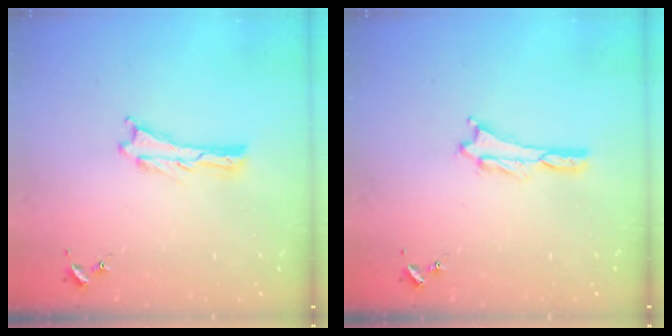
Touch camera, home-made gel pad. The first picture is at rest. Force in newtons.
{"total": 1.0, "press": 1.0, "slide": 0.1}